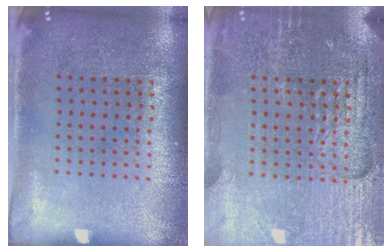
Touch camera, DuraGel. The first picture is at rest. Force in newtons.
{"total": 4.2, "press": 4.0, "slide": 1.2}